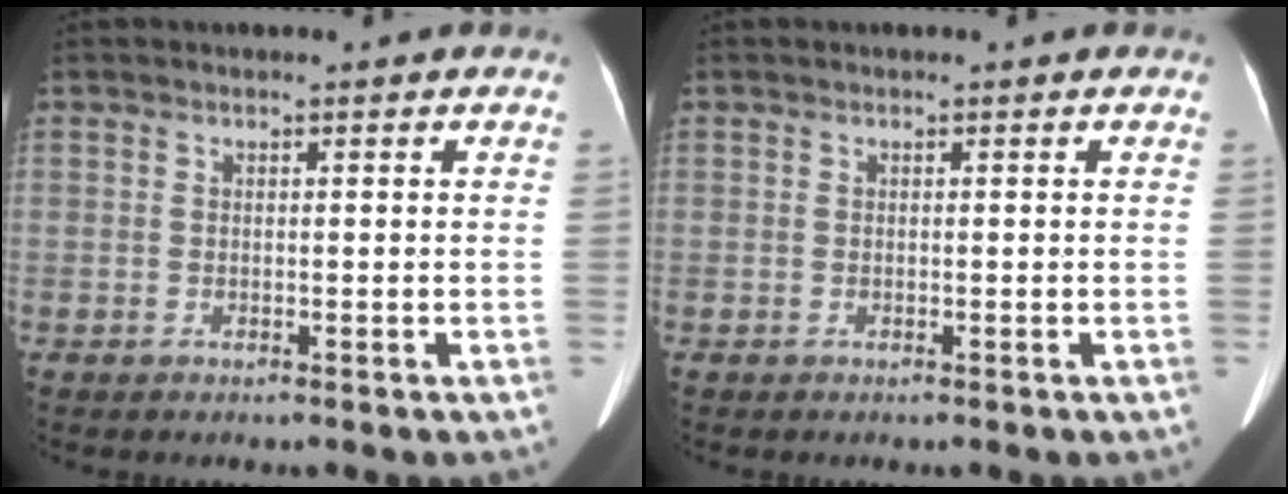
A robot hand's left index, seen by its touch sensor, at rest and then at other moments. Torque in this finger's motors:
{"motor_torque": [0.04, 0.09, 0.00, -0.01]}